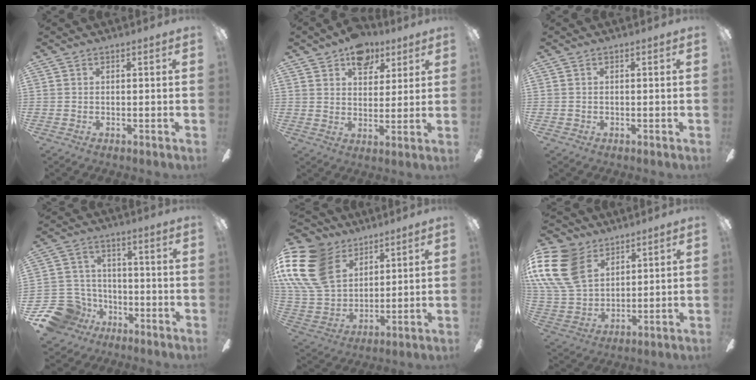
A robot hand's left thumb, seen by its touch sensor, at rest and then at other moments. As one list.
[{"total": 9.9, "force": [6.3, 6.4, 4.2], "torque": [-0.040, -0.024, 0.109]}, {"total": 0.7, "force": [-0.1, 0.7, 0.0], "torque": [0.001, 0.006, -0.005]}, {"total": 13.6, "force": [-7.5, 10.5, 4.6], "torque": [-0.115, 0.054, -0.130]}, {"total": 20.7, "force": [9.4, 14.6, 11.2], "torque": [-0.277, -0.042, 0.175]}, {"total": 18.9, "force": [8.4, 13.1, 10.7], "torque": [-0.269, -0.028, 0.159]}]